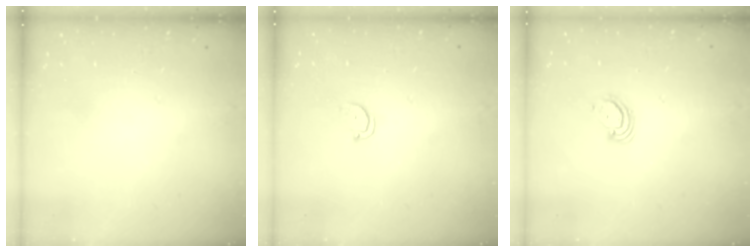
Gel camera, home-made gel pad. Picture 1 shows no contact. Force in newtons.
{"total": 2.0, "press": 2.0, "slide": 0.2}
{"total": 2.8, "press": 2.8, "slide": 0.3}